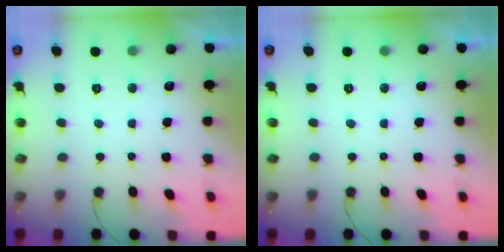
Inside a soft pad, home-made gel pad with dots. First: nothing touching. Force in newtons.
{"total": 0.0}